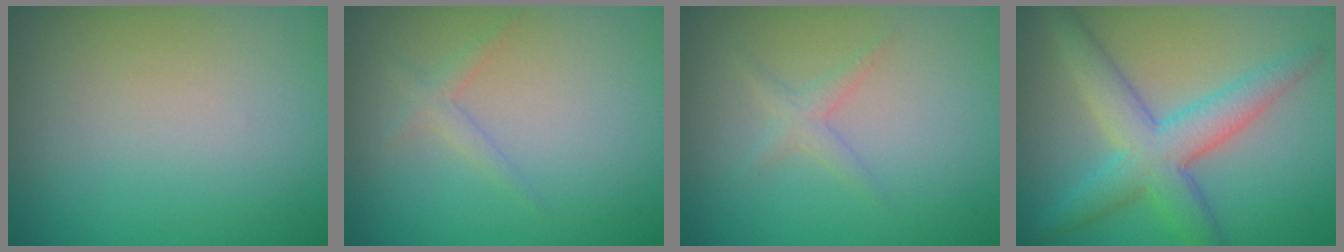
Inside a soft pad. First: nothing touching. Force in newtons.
{"total": 1.1, "press": 1.1, "slide": 0.1}
{"total": 1.3, "press": 1.3, "slide": 0.1}
{"total": 5.7, "press": 5.7, "slide": 0.2}